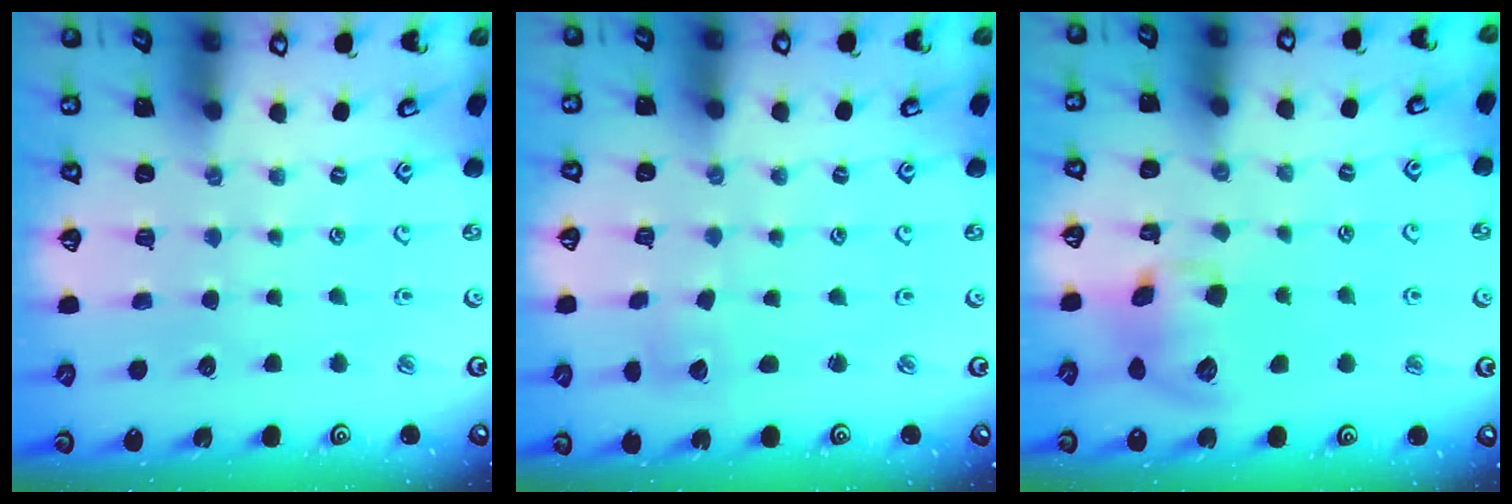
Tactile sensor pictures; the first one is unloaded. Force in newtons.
{"total": 2.0, "press": 2.0, "slide": 0.1}
{"total": 10.8, "press": 10.7, "slide": 1.8}